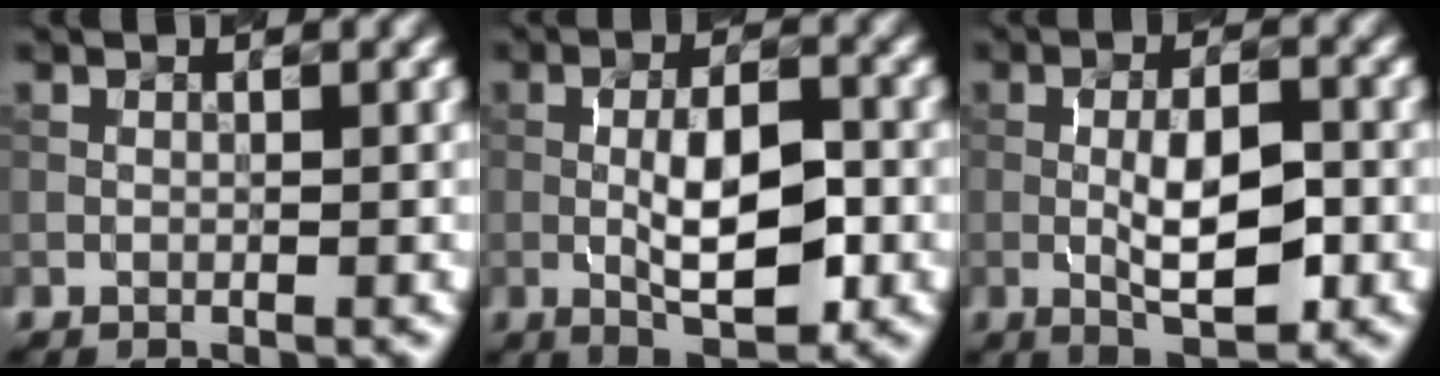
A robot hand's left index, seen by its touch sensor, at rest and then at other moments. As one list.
[{"total": 6.5, "force": [-1.1, 2.4, 5.9], "torque": [-0.102, 0.000, -0.017]}, {"total": 5.7, "force": [-0.9, 2.1, 5.2], "torque": [-0.091, 0.000, -0.016]}]